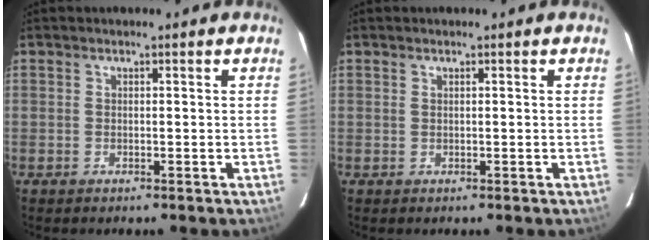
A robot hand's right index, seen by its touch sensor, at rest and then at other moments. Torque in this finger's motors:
{"motor_torque": [-0.33, -0.12, 0.03, 0.01]}